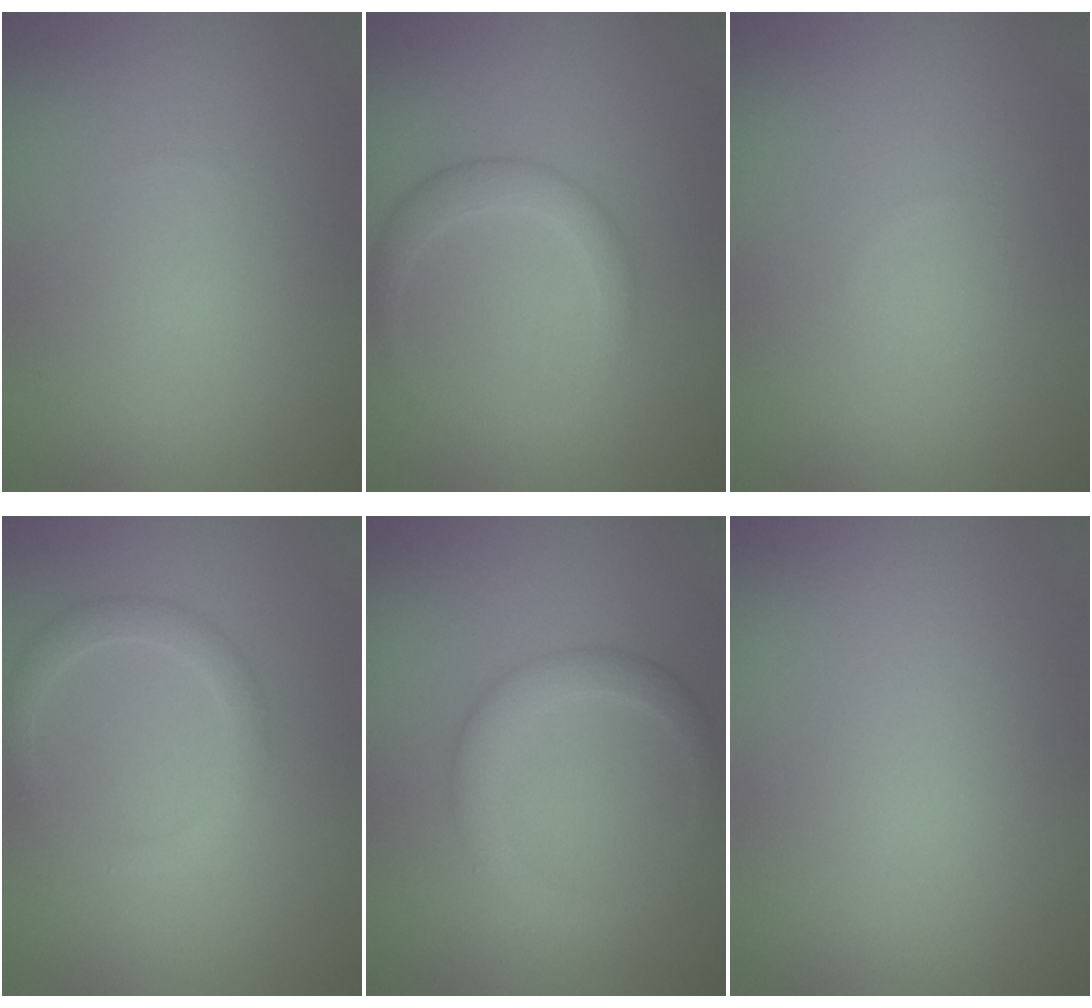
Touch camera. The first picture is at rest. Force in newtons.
{"total": 2.4, "press": 2.4, "slide": 0.1}
{"total": 0.0}
{"total": 2.2, "press": 2.2, "slide": 0.2}
{"total": 2.8, "press": 2.8, "slide": 0.1}
{"total": 0.0}